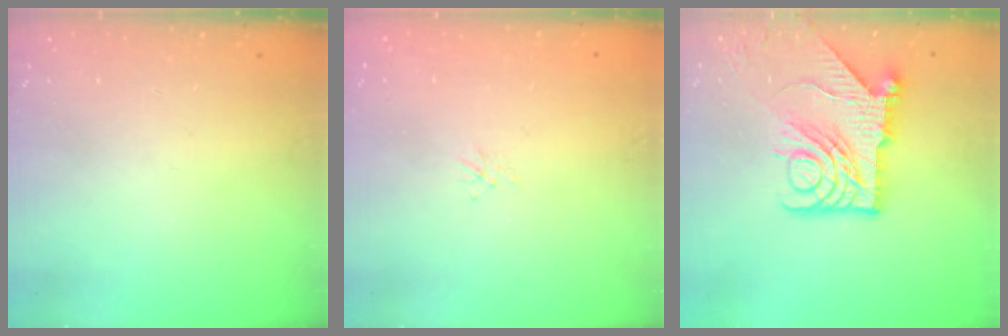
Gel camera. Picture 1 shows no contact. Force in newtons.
{"total": 1.1, "press": 1.0, "slide": 0.3}
{"total": 14.5, "press": 14.4, "slide": 1.7}